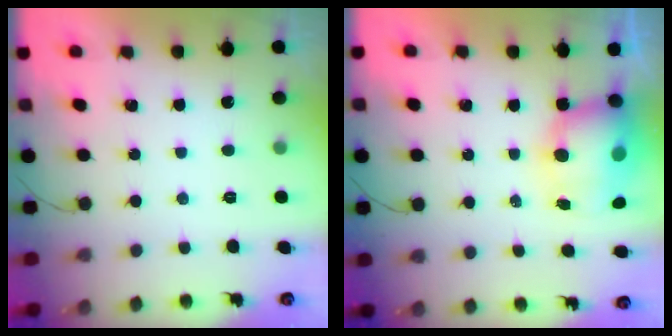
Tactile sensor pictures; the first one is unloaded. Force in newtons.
{"total": 10.4, "press": 10.2, "slide": 2.1}